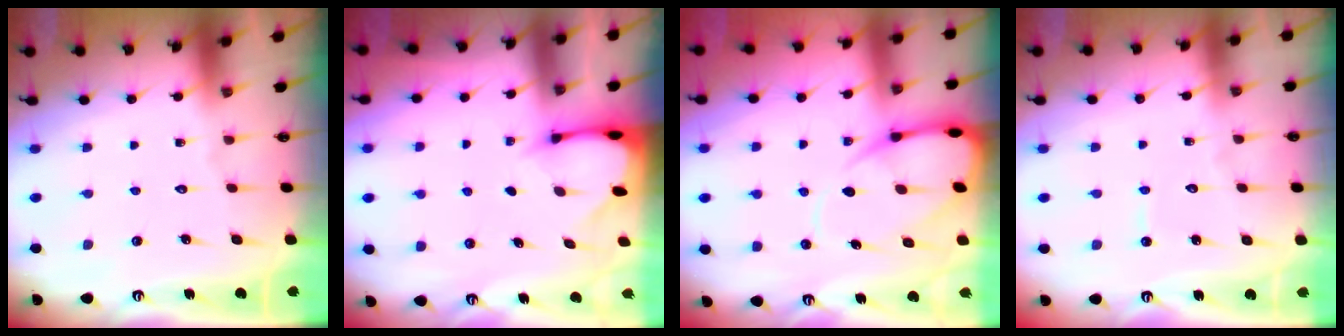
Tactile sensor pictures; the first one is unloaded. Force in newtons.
{"total": 2.4, "press": 2.4, "slide": 0.1}
{"total": 9.8, "press": 9.8, "slide": 0.9}
{"total": 3.7, "press": 3.7, "slide": 0.3}